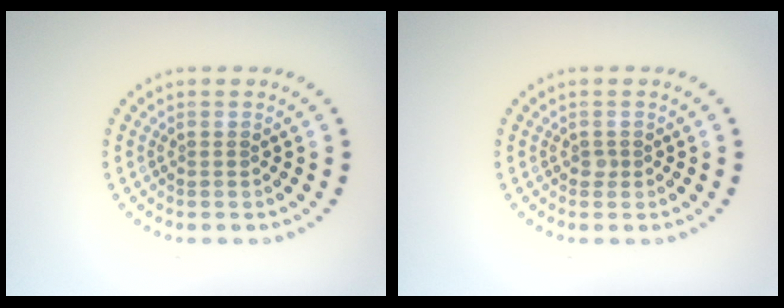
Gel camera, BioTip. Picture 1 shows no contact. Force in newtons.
{"total": 0.6, "press": 0.5, "slide": 0.3}